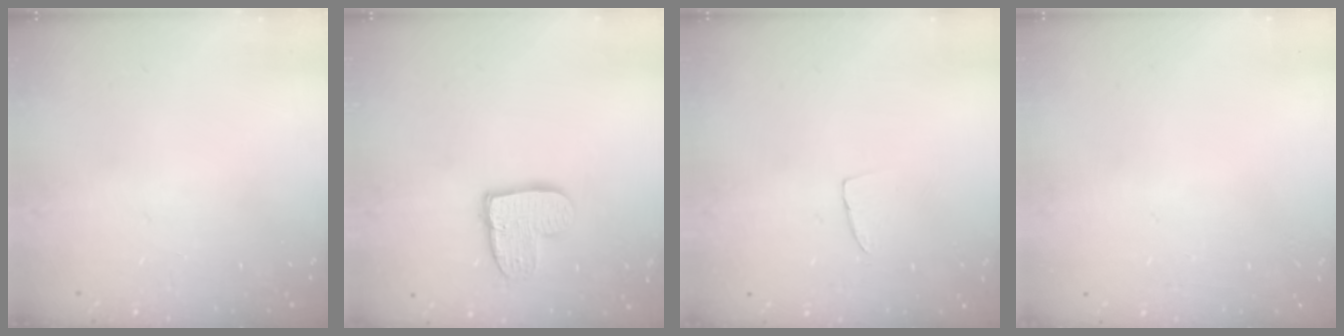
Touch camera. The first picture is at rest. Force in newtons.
{"total": 10.1, "press": 10.0, "slide": 0.5}
{"total": 3.7, "press": 3.7, "slide": 0.2}
{"total": 0.0}